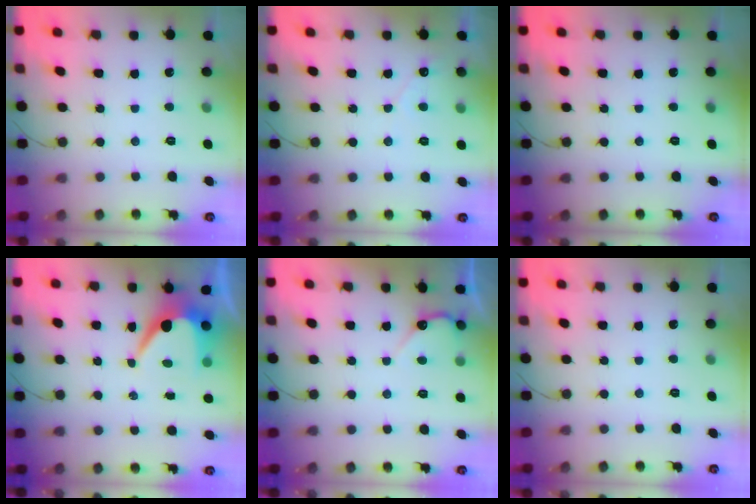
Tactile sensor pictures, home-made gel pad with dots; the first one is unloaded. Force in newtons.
{"total": 2.9, "press": 2.9, "slide": 0.1}
{"total": 0.0}
{"total": 7.7, "press": 7.6, "slide": 0.5}
{"total": 4.4, "press": 4.4, "slide": 0.4}
{"total": 0.0}